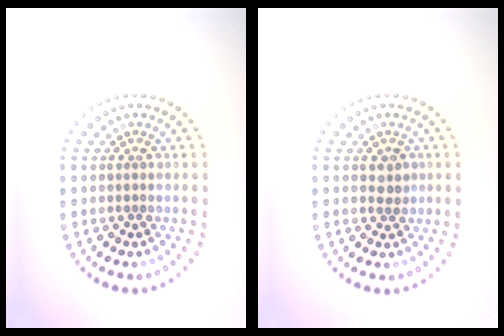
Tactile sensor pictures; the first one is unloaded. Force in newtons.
{"total": 1.4, "press": 1.3, "slide": 0.3}